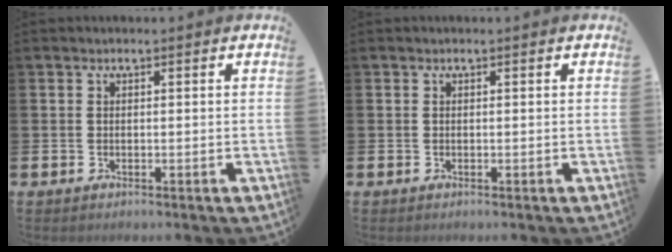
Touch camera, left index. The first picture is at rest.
{"total": 0.0}